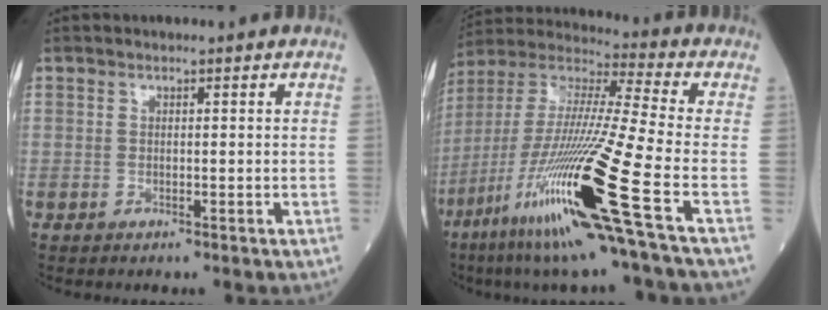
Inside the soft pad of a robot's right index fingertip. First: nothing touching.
{"total": 24.1, "force": [-10.1, -0.4, 21.9], "torque": [-0.445, -0.053, -0.195]}